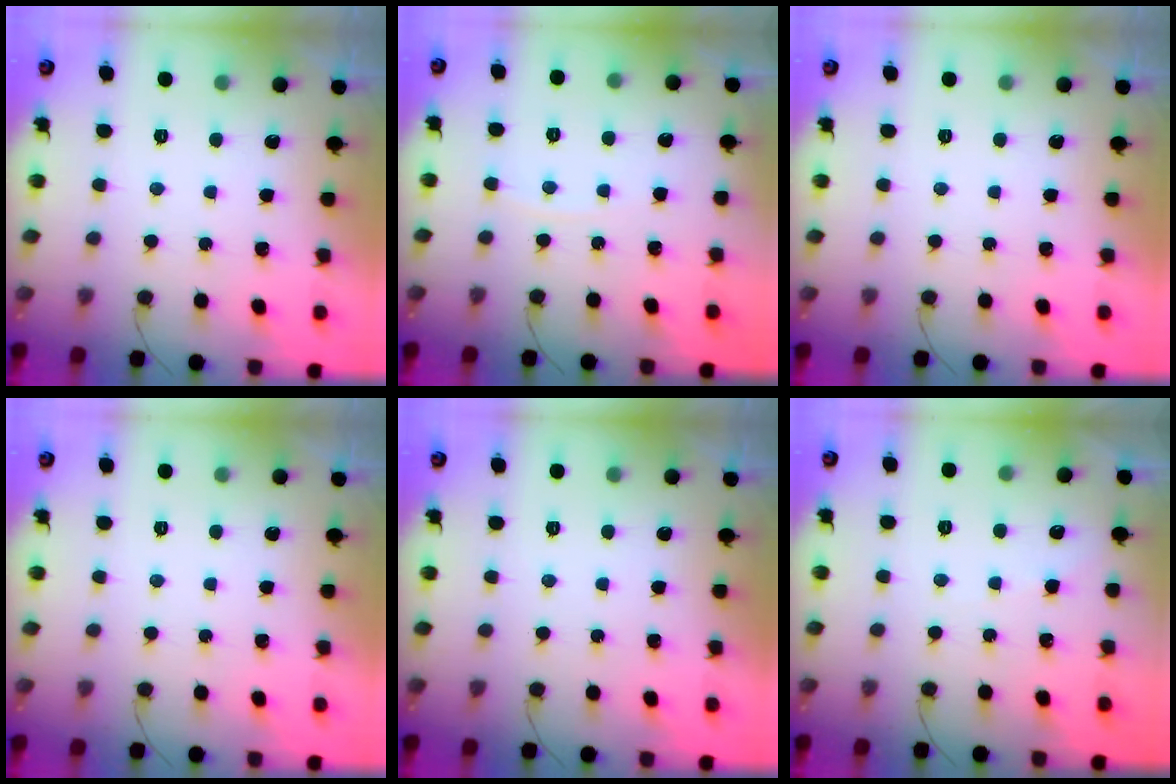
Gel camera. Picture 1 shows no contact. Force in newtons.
{"total": 3.5, "press": 3.4, "slide": 0.5}
{"total": 0.0}
{"total": 0.0}
{"total": 0.0}
{"total": 3.4, "press": 3.3, "slide": 0.6}